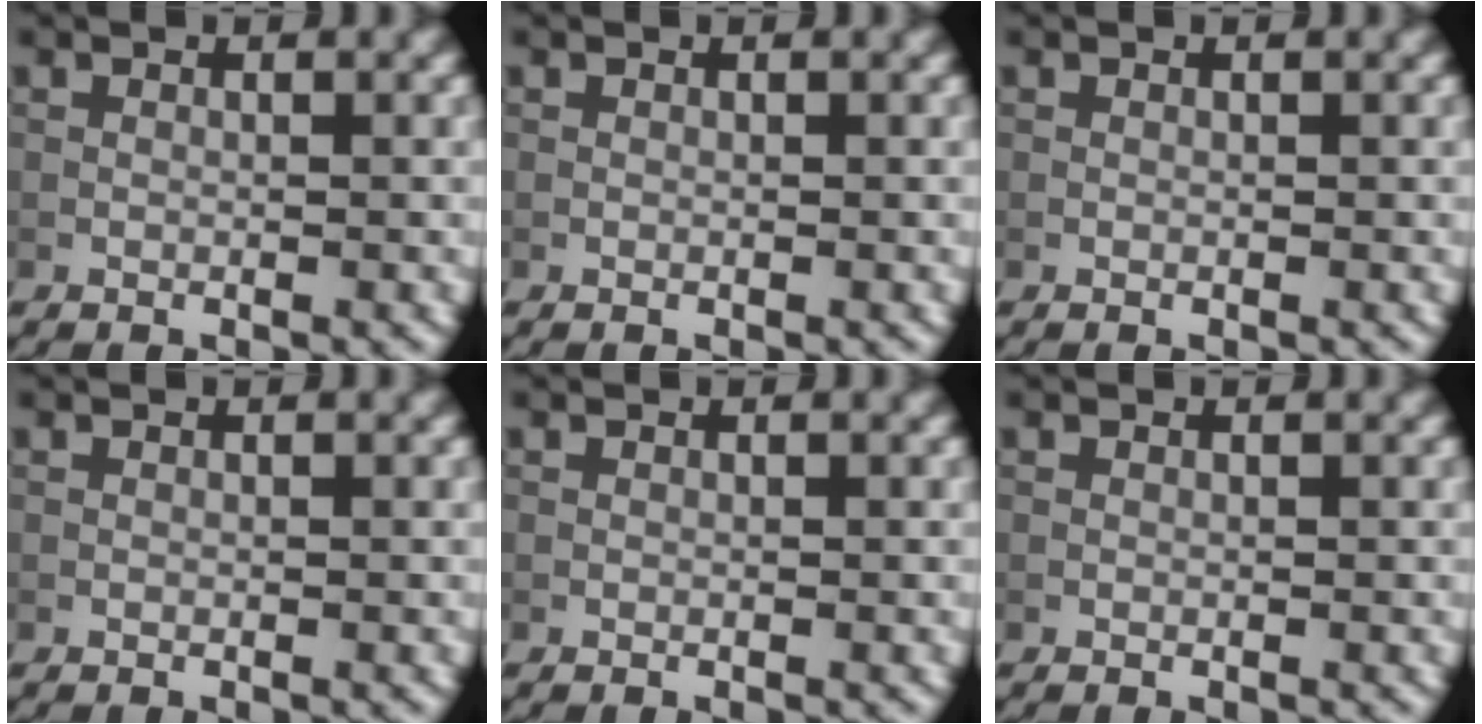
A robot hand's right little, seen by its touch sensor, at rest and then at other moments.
{"total": 0.0}
{"total": 0.0}
{"total": 0.0}
{"total": 0.0}
{"total": 0.0}